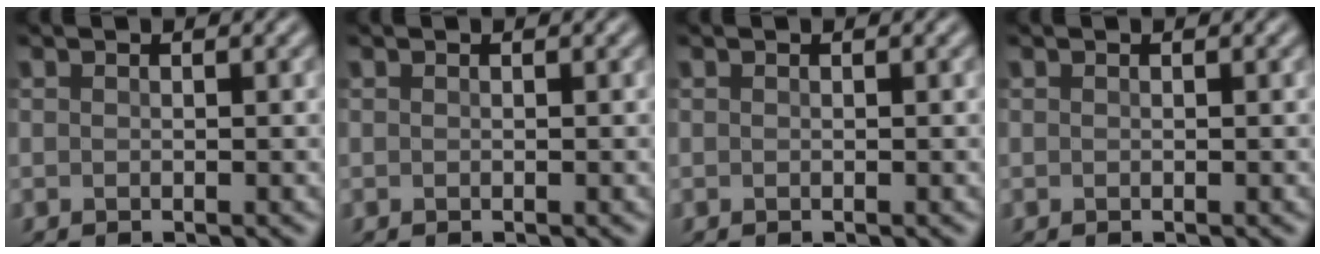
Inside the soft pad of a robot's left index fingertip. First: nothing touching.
{"total": 0.0}
{"total": 0.0}
{"total": 0.0}